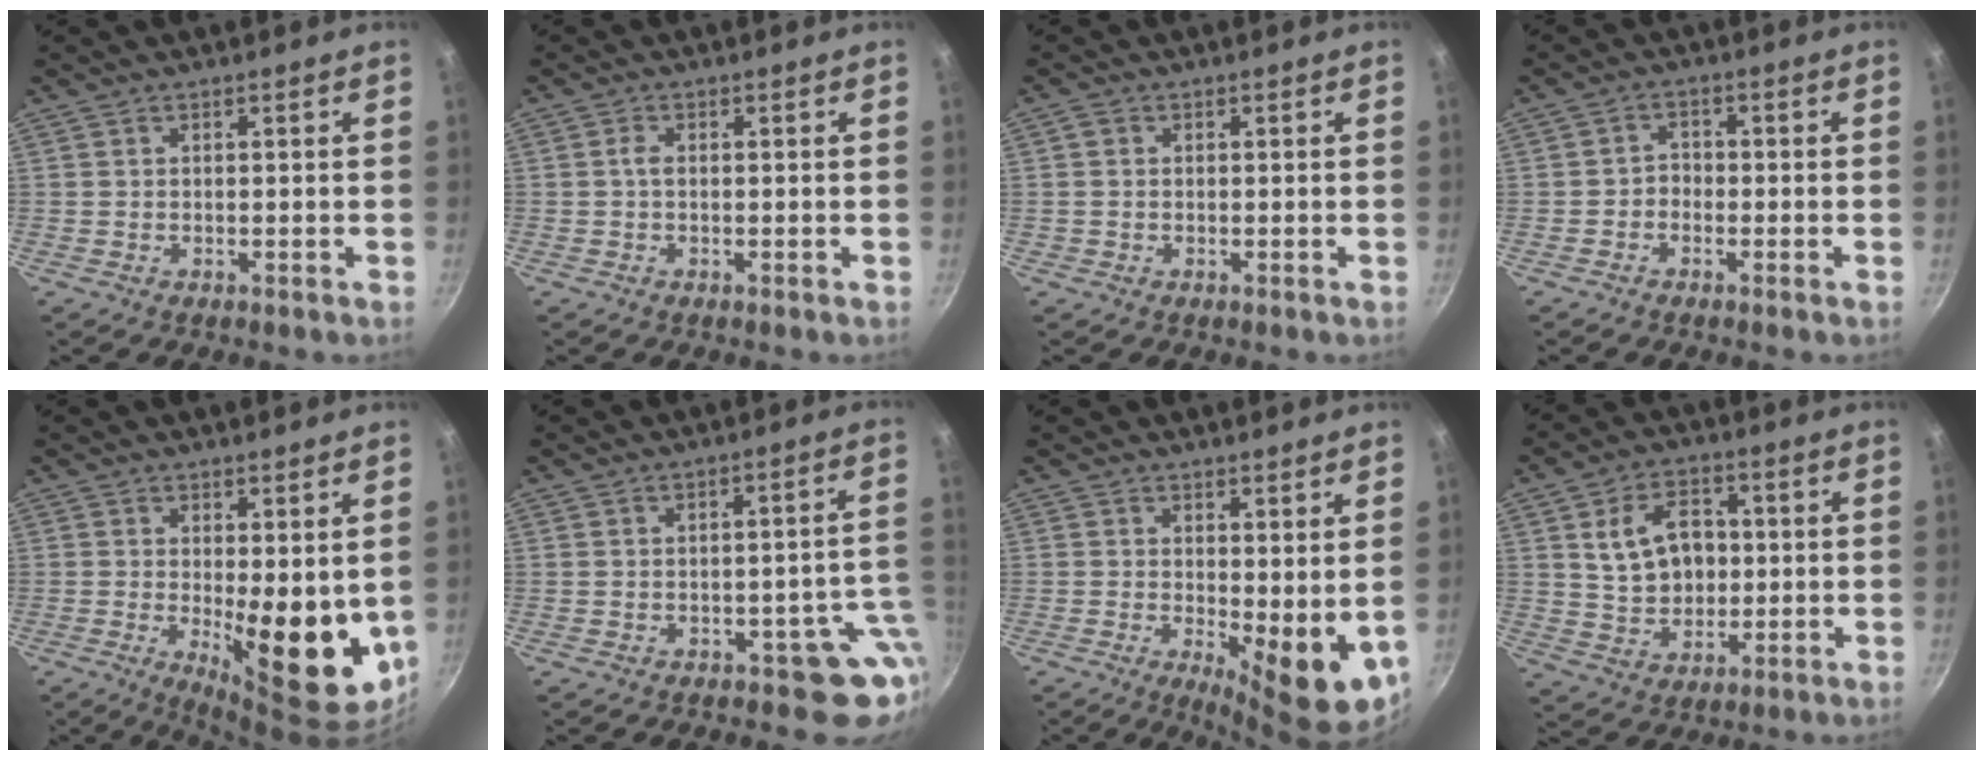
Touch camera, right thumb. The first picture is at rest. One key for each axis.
{"total": 1.5, "fx": 0.1, "fy": 0.9, "fz": 1.2, "tx": -0.024, "ty": 0.004, "tz": -0.001}
{"total": 1.5, "fx": 0.2, "fy": 1.4, "fz": 0.6, "tx": -0.007, "ty": 0.003, "tz": 0.001}
{"total": 2.5, "fx": -1.1, "fy": 2.0, "fz": 1.0, "tx": -0.002, "ty": 0.016, "tz": -0.023}
{"total": 13.0, "fx": 0.0, "fy": 5.0, "fz": 12.0, "tx": -0.133, "ty": -0.026, "tz": 0.015}
{"total": 7.8, "fx": -2.2, "fy": 5.0, "fz": 5.6, "tx": 0.015, "ty": 0.025, "tz": -0.021}
{"total": 9.3, "fx": 0.6, "fy": 3.6, "fz": 8.6, "tx": -0.099, "ty": -0.018, "tz": 0.018}
{"total": 11.6, "fx": 1.7, "fy": 8.5, "fz": 7.8, "tx": -0.106, "ty": 0.003, "tz": 0.035}